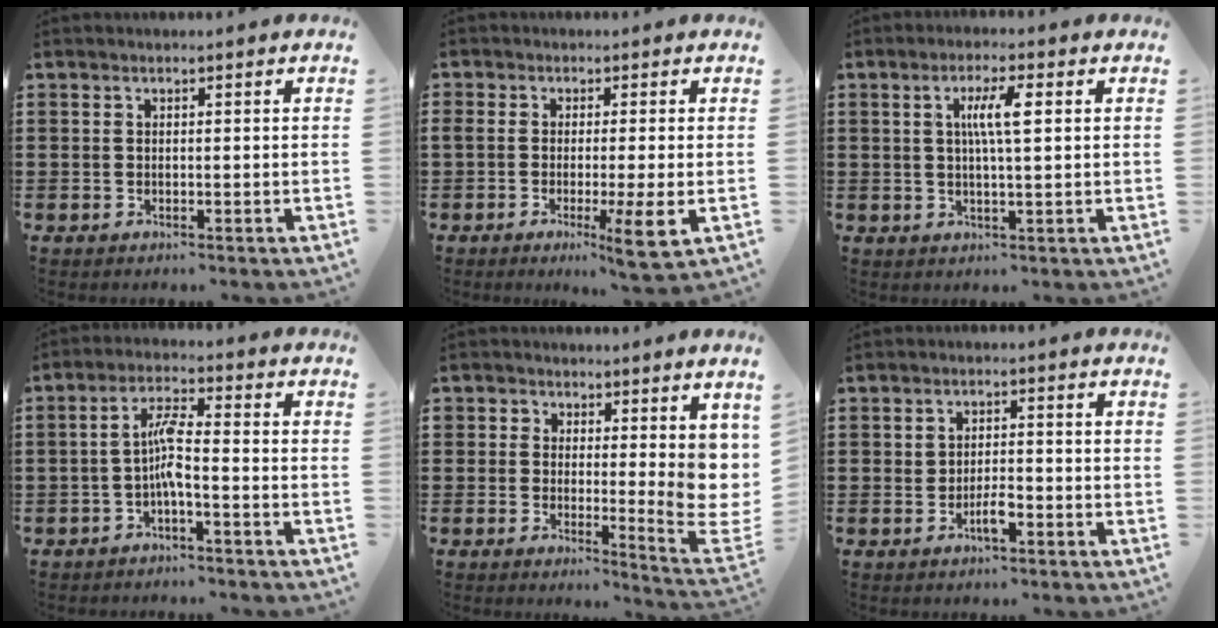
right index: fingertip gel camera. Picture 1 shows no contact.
{"total": 6.0, "force": [-1.8, 0.6, 5.7], "torque": [-0.100, -0.012, -0.027]}
{"total": 5.1, "force": [1.0, 0.8, 4.9], "torque": [-0.097, 0.006, 0.013]}
{"total": 5.0, "force": [-1.5, 0.9, 4.6], "torque": [-0.093, 0.004, -0.031]}
{"total": 5.7, "force": [1.9, 3.5, 4.1], "torque": [-0.044, -0.023, 0.035]}
{"total": 3.1, "force": [-1.2, 1.1, 2.6], "torque": [-0.046, 0.004, -0.022]}